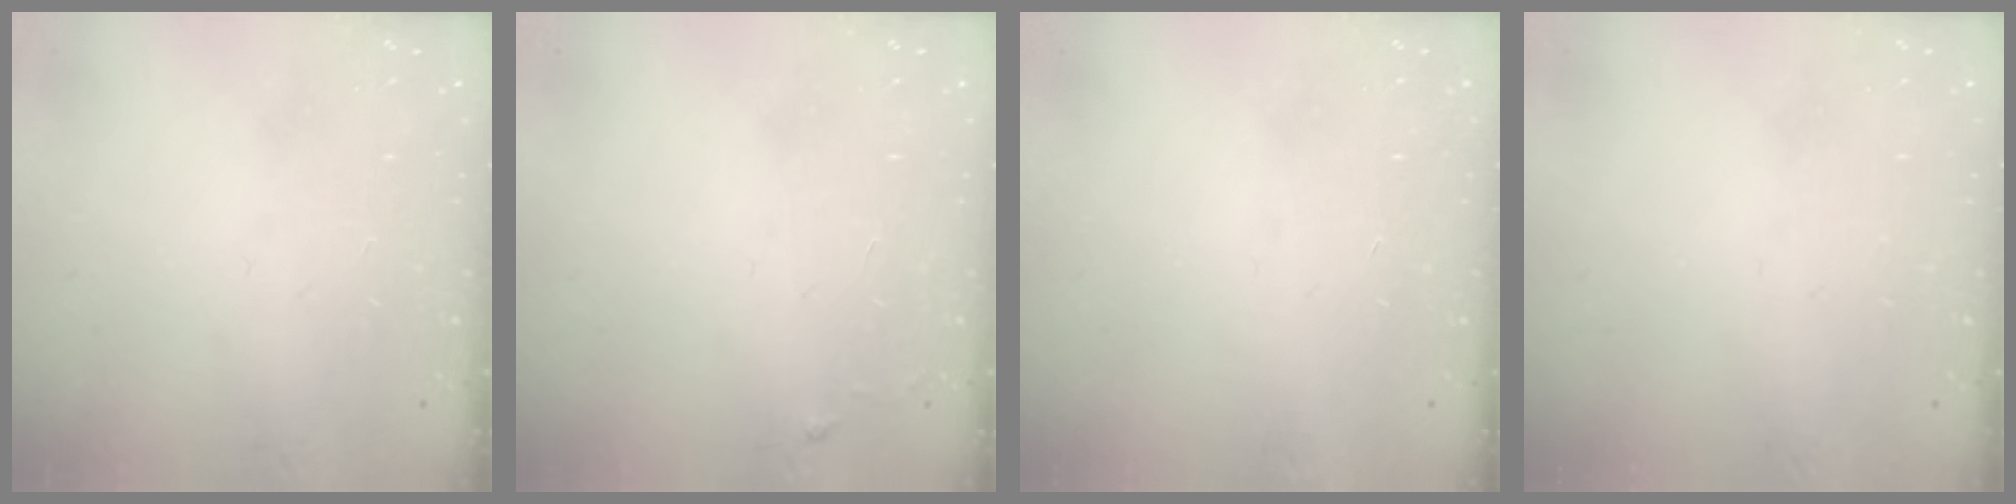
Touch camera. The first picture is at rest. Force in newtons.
{"total": 3.5, "press": 3.4, "slide": 0.5}
{"total": 1.6, "press": 1.6, "slide": 0.1}
{"total": 0.0}